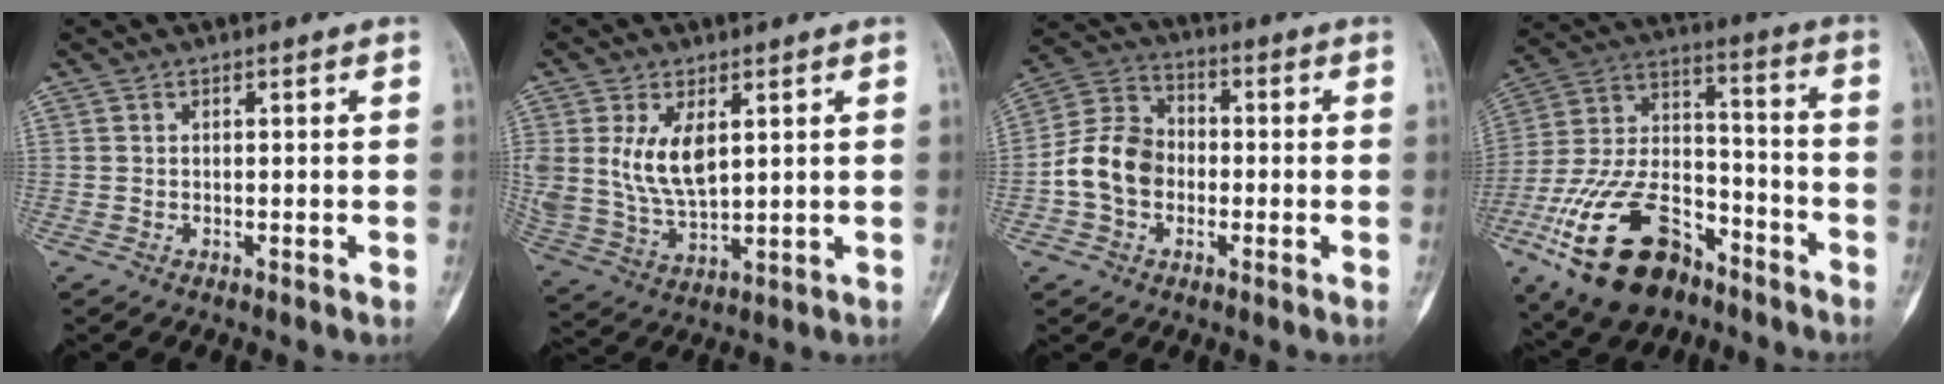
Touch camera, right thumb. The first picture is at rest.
{"total": 10.7, "force": [3.1, 5.7, 8.4], "torque": [-0.162, -0.015, 0.075]}
{"total": 10.7, "force": [-1.8, 8.5, 6.3], "torque": [-0.107, 0.036, -0.045]}
{"total": 23.9, "force": [-13.4, 12.8, 15.0], "torque": [-0.307, 0.065, -0.237]}